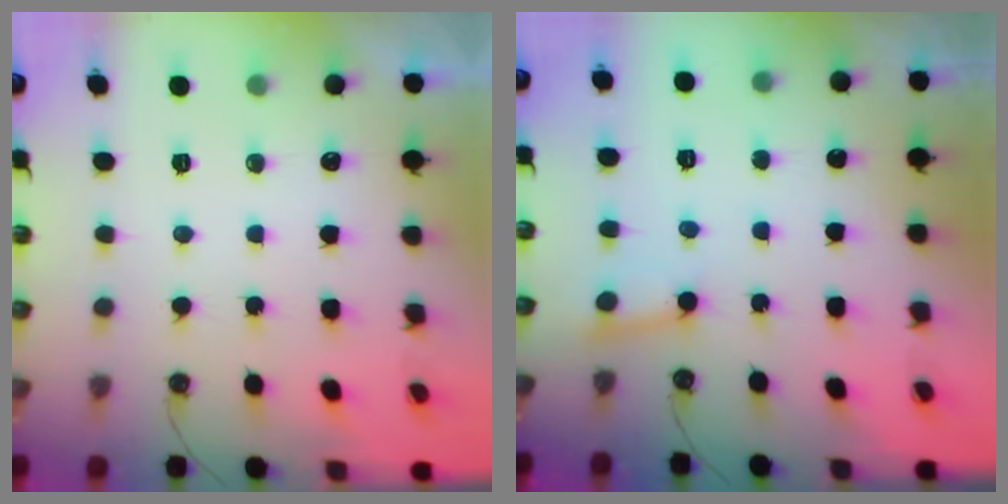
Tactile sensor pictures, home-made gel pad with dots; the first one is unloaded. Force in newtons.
{"total": 2.8, "press": 2.7, "slide": 0.6}